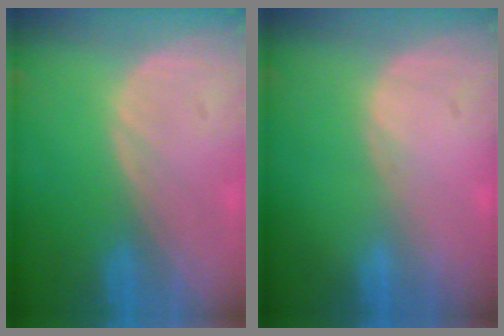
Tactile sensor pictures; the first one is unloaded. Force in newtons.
{"total": 0.0}